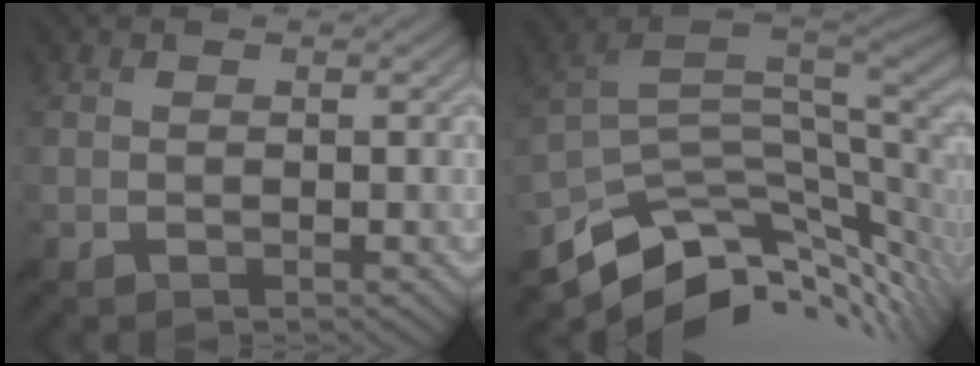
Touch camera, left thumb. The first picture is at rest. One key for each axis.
{"total": 12.5, "fx": -4.7, "fy": 6.1, "fz": 9.9, "tx": -0.204, "ty": -0.027, "tz": -0.074}